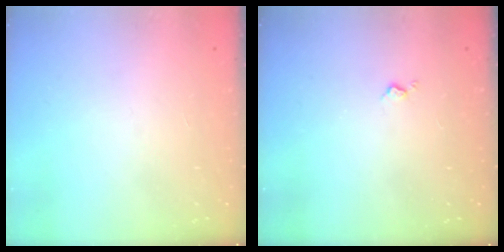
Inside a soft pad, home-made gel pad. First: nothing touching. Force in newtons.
{"total": 2.6, "press": 2.6, "slide": 0.4}